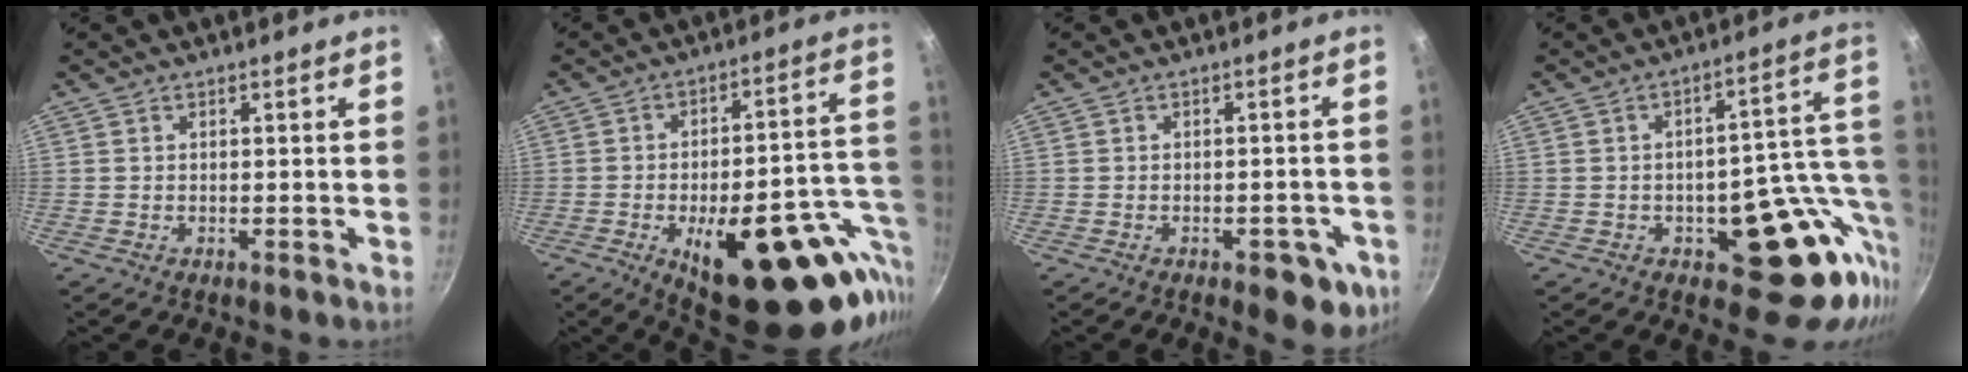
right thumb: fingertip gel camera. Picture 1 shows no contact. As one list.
[{"total": 29.0, "force": [-9.6, 12.1, 24.6], "torque": [-0.277, 0.017, -0.116]}, {"total": 7.8, "force": [-3.2, 3.9, 5.9], "torque": [-0.043, 0.014, -0.033]}, {"total": 17.9, "force": [-4.2, 10.0, 14.2], "torque": [-0.099, 0.030, -0.045]}]